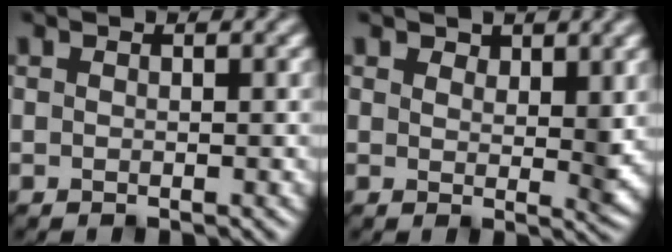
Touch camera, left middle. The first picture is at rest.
{"total": 3.6, "force": [2.9, 1.3, 1.8], "torque": [-0.024, -0.008, 0.045]}